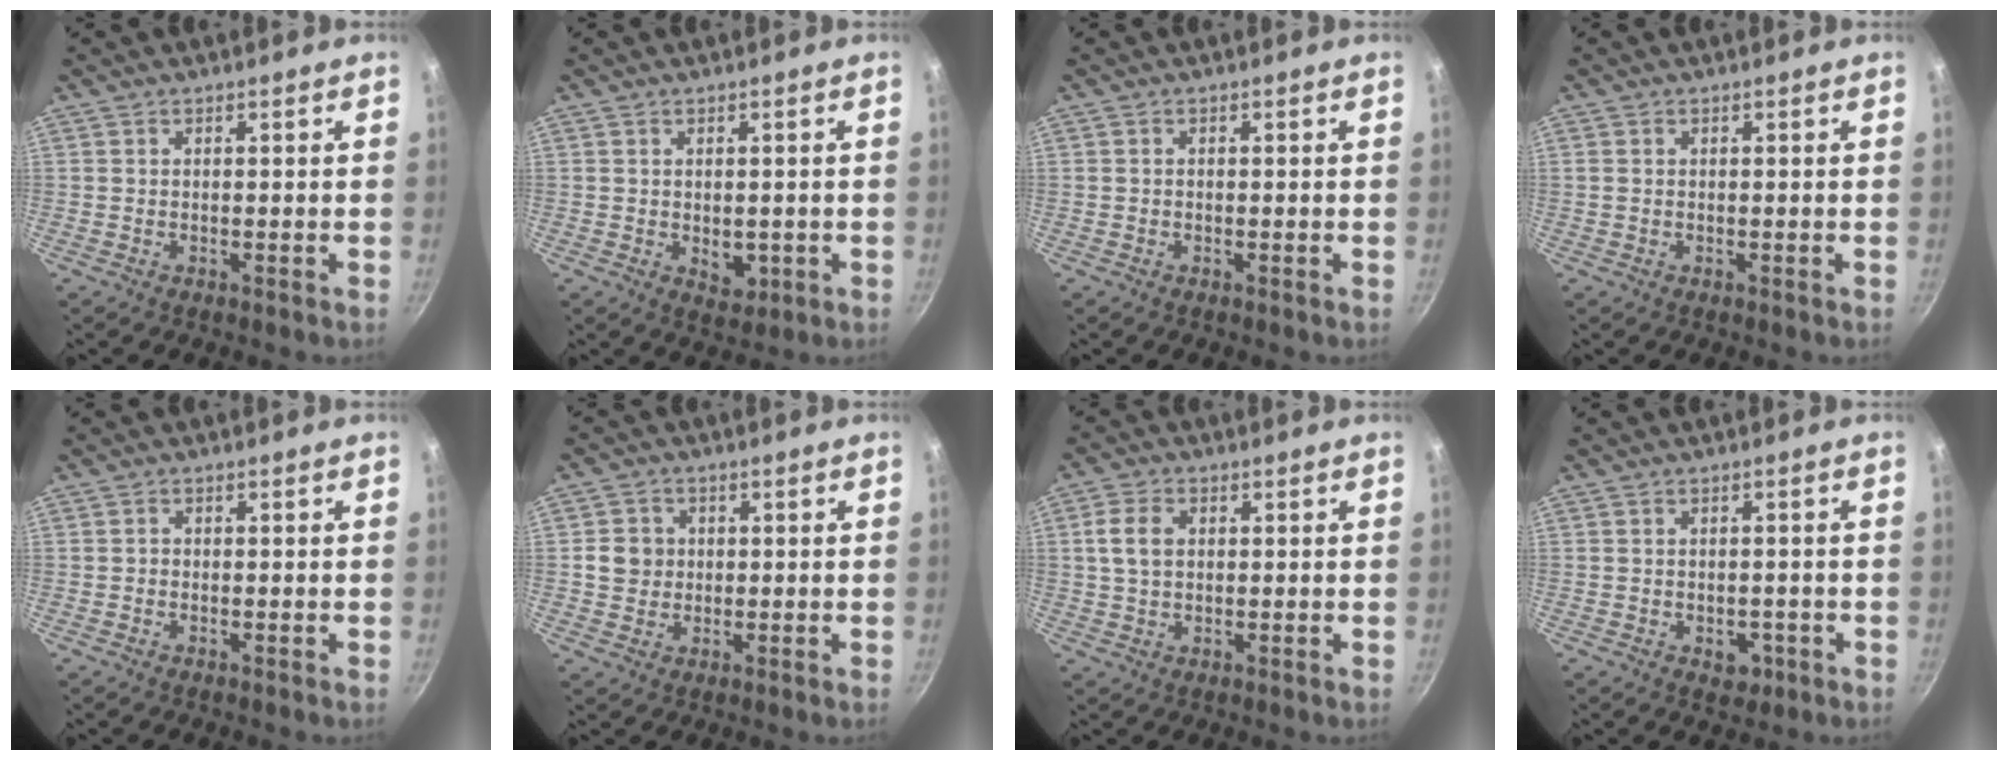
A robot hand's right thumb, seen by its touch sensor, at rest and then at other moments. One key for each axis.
{"total": 3.7, "fx": -0.5, "fy": 2.6, "fz": 2.6, "tx": -0.025, "ty": -0.003, "tz": -0.001}
{"total": 0.0}
{"total": 0.7, "fx": 0.2, "fy": 0.6, "fz": 0.3, "tx": -0.007, "ty": 0.002, "tz": 0.002}
{"total": 0.7, "fx": -0.2, "fy": 0.6, "fz": 0.2, "tx": -0.001, "ty": 0.002, "tz": -0.005}
{"total": 4.9, "fx": 0.3, "fy": 4.6, "fz": 1.6, "tx": -0.001, "ty": 0.006, "tz": 0.000}
{"total": 5.6, "fx": 1.0, "fy": 4.0, "fz": 3.8, "tx": -0.063, "ty": 0.007, "tz": 0.016}
{"total": 3.5, "fx": -1.3, "fy": 2.5, "fz": 2.1, "tx": -0.017, "ty": 0.009, "tz": -0.007}